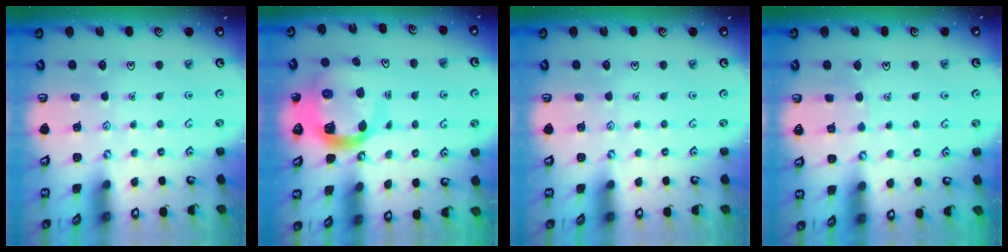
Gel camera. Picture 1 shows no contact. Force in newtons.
{"total": 10.7, "press": 10.6, "slide": 1.3}
{"total": 0.0}
{"total": 2.4, "press": 2.4, "slide": 0.1}